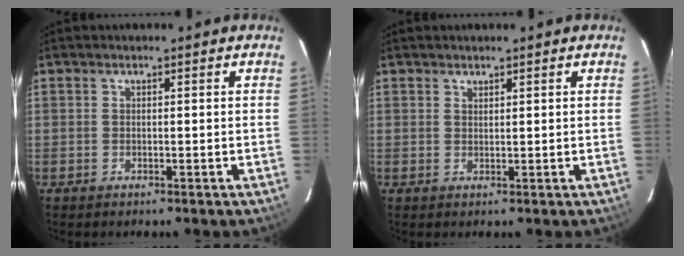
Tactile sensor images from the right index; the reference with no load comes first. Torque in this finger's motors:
{"motor_torque": [-0.05, 0.02, -0.03, -0.01]}